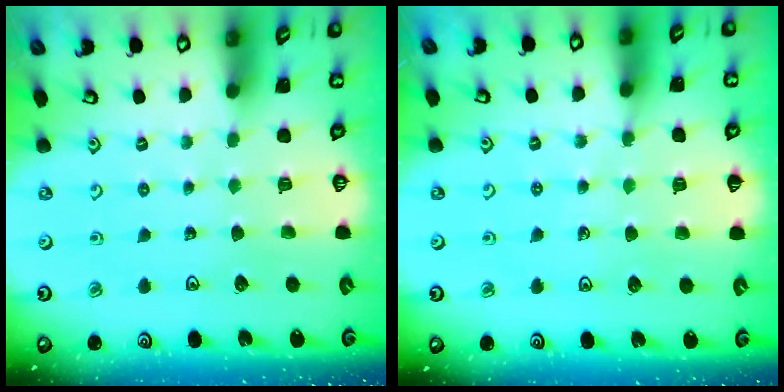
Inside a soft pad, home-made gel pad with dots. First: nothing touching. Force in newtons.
{"total": 4.4, "press": 4.3, "slide": 0.8}